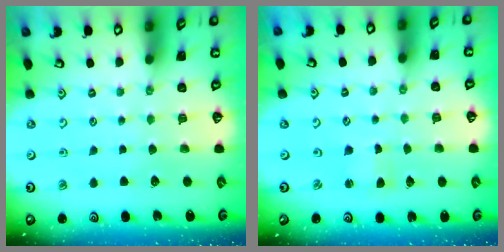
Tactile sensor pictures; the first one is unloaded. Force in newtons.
{"total": 1.9, "press": 1.9, "slide": 0.3}